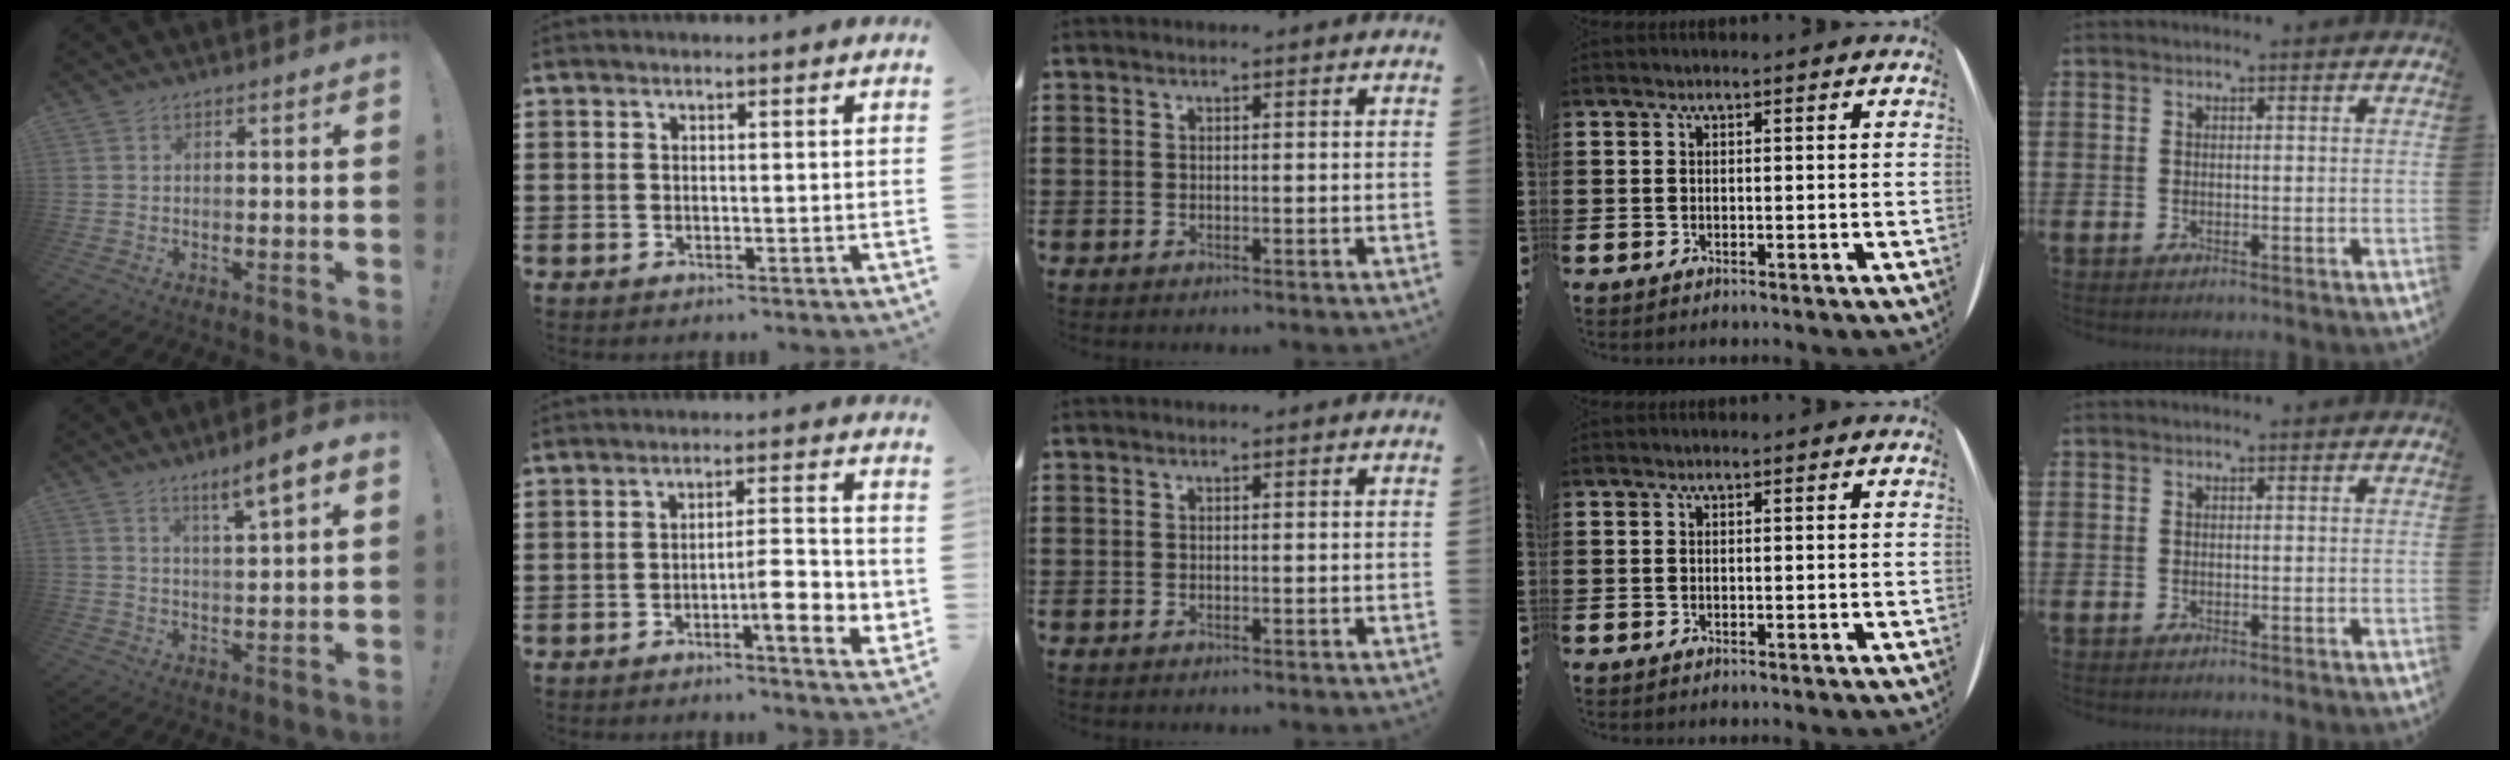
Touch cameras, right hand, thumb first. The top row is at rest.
{"thumb": {"total": 6.5, "force": [4.1, 0.5, 5.1], "torque": [-0.063, -0.025, 0.061]}, "index": {"total": 6.9, "force": [-2.1, 1.4, 6.4], "torque": [-0.088, -0.010, -0.037]}}